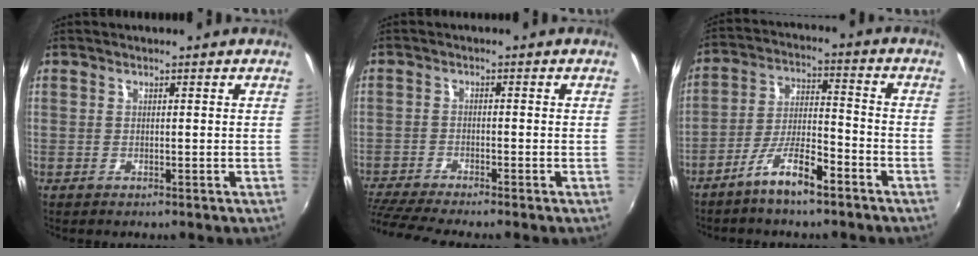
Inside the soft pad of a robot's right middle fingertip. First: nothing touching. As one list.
[{"total": 8.3, "force": [-7.5, -0.3, 3.6], "torque": [-0.101, -0.032, -0.135]}, {"total": 8.6, "force": [-6.1, 1.9, 5.7], "torque": [-0.118, 0.006, -0.108]}]